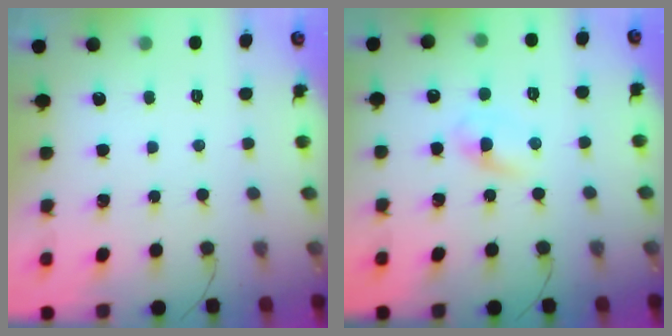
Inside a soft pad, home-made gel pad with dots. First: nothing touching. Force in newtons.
{"total": 2.9, "press": 2.6, "slide": 1.3}